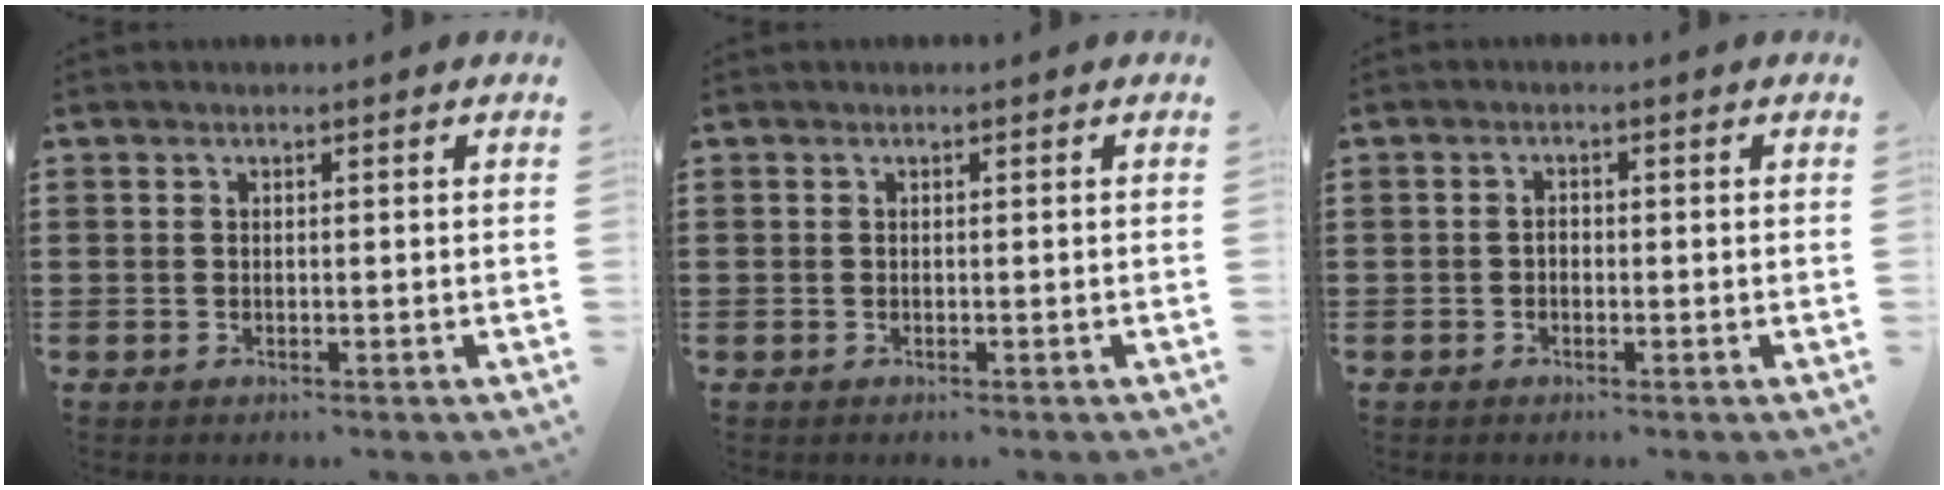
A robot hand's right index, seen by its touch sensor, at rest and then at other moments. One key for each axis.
{"total": 0.0}
{"total": 1.2, "fx": -0.4, "fy": 0.8, "fz": 0.8, "tx": -0.018, "ty": 0.001, "tz": -0.008}